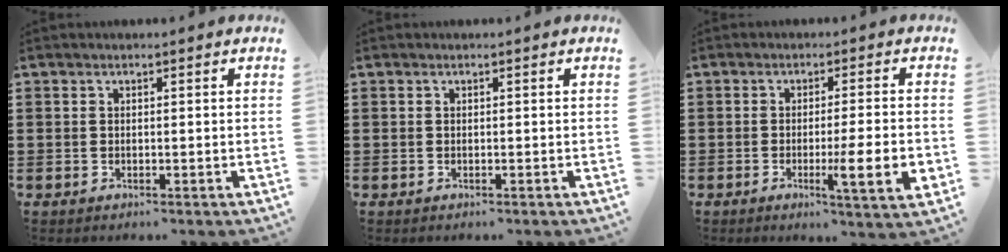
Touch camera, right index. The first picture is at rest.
{"total": 0.0}
{"total": 7.2, "force": [-1.7, 0.6, 6.9], "torque": [-0.110, -0.015, -0.030]}